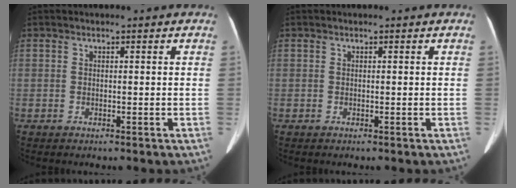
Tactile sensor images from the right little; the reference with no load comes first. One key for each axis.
{"total": 0.0}